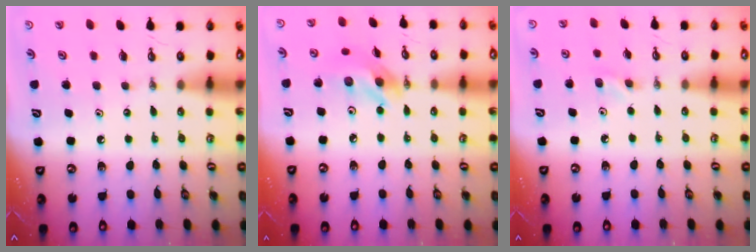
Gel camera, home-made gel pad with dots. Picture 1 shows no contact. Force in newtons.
{"total": 11.5, "press": 11.5, "slide": 0.8}
{"total": 3.8, "press": 3.7, "slide": 1.0}